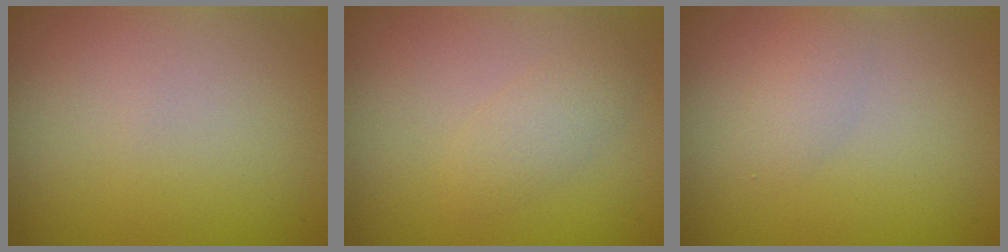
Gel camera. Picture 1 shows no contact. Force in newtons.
{"total": 1.9, "press": 1.9, "slide": 0.0}
{"total": 1.6, "press": 1.6, "slide": 0.1}